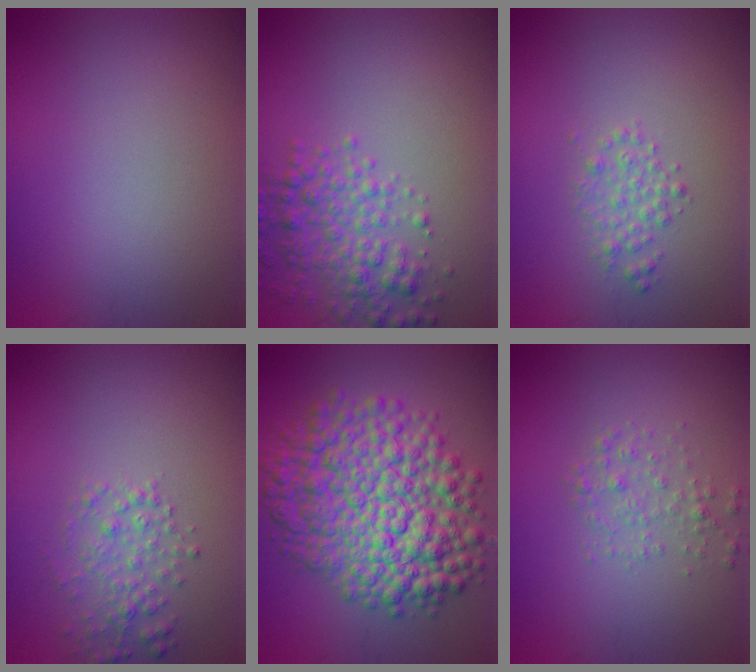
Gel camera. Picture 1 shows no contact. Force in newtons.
{"total": 3.8, "press": 3.8, "slide": 0.1}
{"total": 1.6, "press": 1.6, "slide": 0.1}
{"total": 2.3, "press": 2.3, "slide": 0.1}
{"total": 11.4, "press": 11.4, "slide": 0.2}
{"total": 1.7, "press": 1.7, "slide": 0.1}